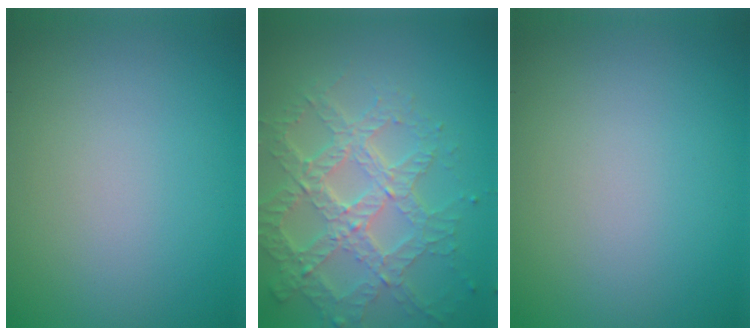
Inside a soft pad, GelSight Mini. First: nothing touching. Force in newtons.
{"total": 6.8, "press": 4.9, "slide": 4.7}
{"total": 0.0}